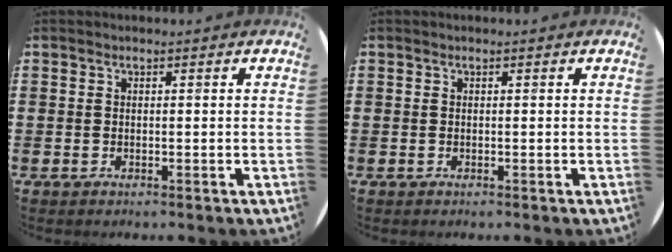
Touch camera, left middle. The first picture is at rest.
{"total": 0.0}